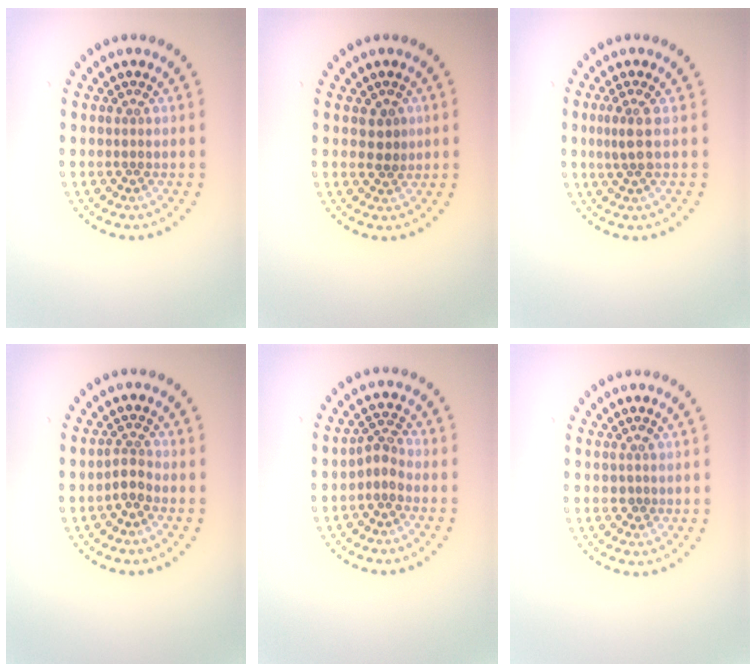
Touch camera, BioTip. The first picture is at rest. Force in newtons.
{"total": 1.6, "press": 1.5, "slide": 0.6}
{"total": 1.9, "press": 1.5, "slide": 1.1}
{"total": 1.6, "press": 1.1, "slide": 1.1}
{"total": 1.8, "press": 1.4, "slide": 1.2}
{"total": 0.7, "press": 0.7, "slide": 0.3}